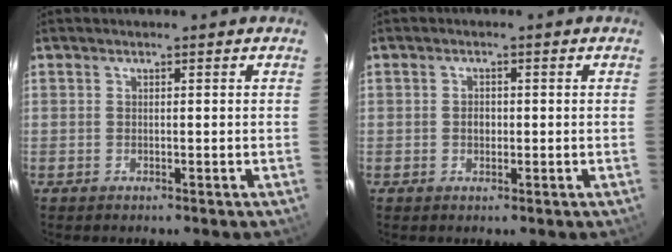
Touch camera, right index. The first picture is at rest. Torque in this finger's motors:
{"motor_torque": [0.19, 0.10, 0.14, 0.03]}